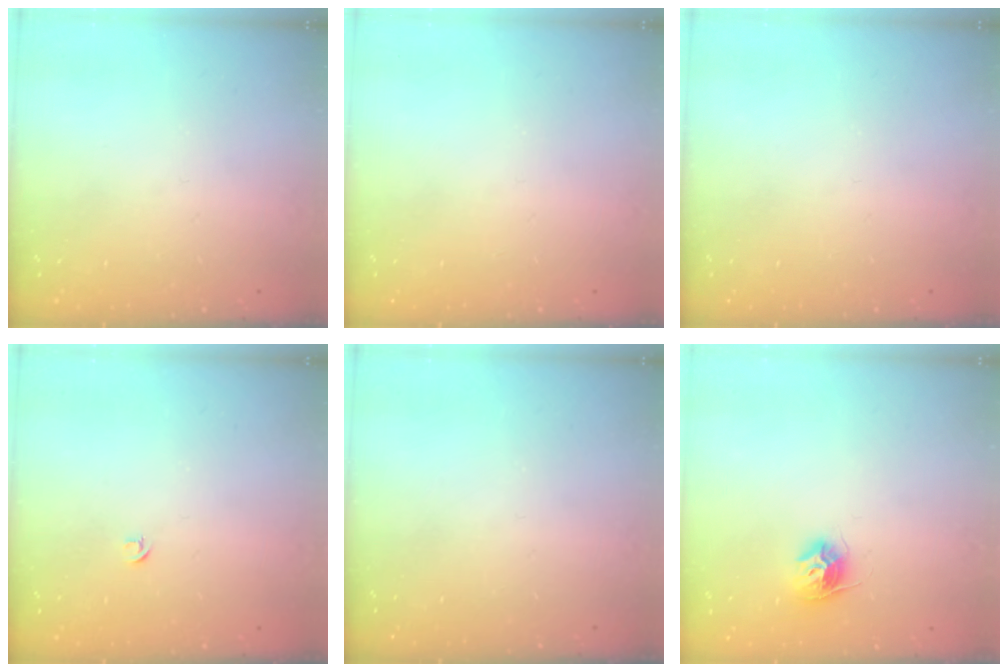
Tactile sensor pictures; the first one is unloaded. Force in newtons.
{"total": 0.0}
{"total": 0.0}
{"total": 2.7, "press": 2.6, "slide": 0.6}
{"total": 0.0}
{"total": 9.6, "press": 9.6, "slide": 0.6}